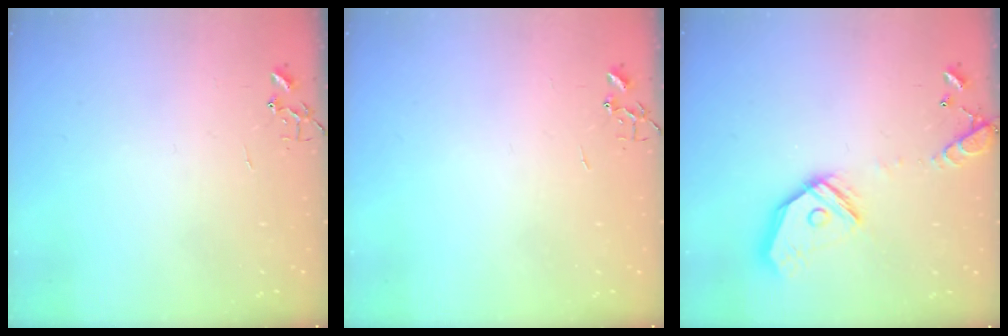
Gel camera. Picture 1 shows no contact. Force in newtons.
{"total": 0.0}
{"total": 16.6, "press": 16.4, "slide": 2.8}